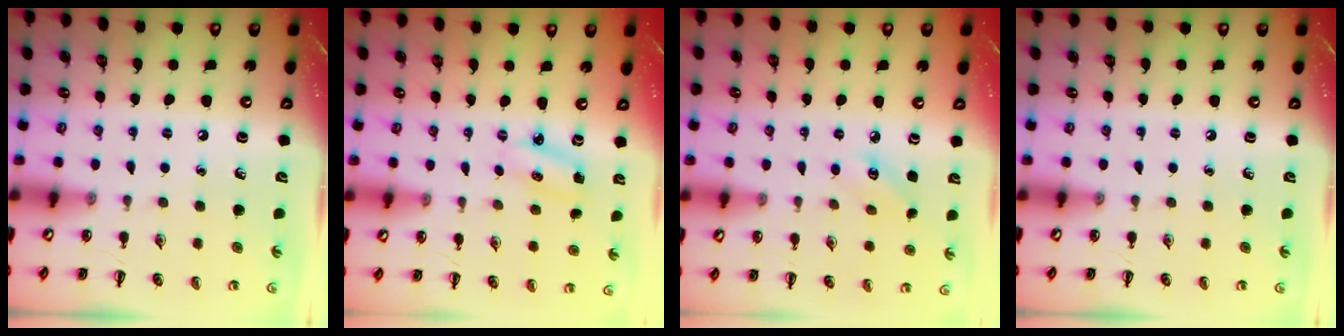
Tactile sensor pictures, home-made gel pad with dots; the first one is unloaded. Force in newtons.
{"total": 2.8, "press": 2.8, "slide": 0.6}
{"total": 3.6, "press": 3.5, "slide": 0.9}
{"total": 0.0}